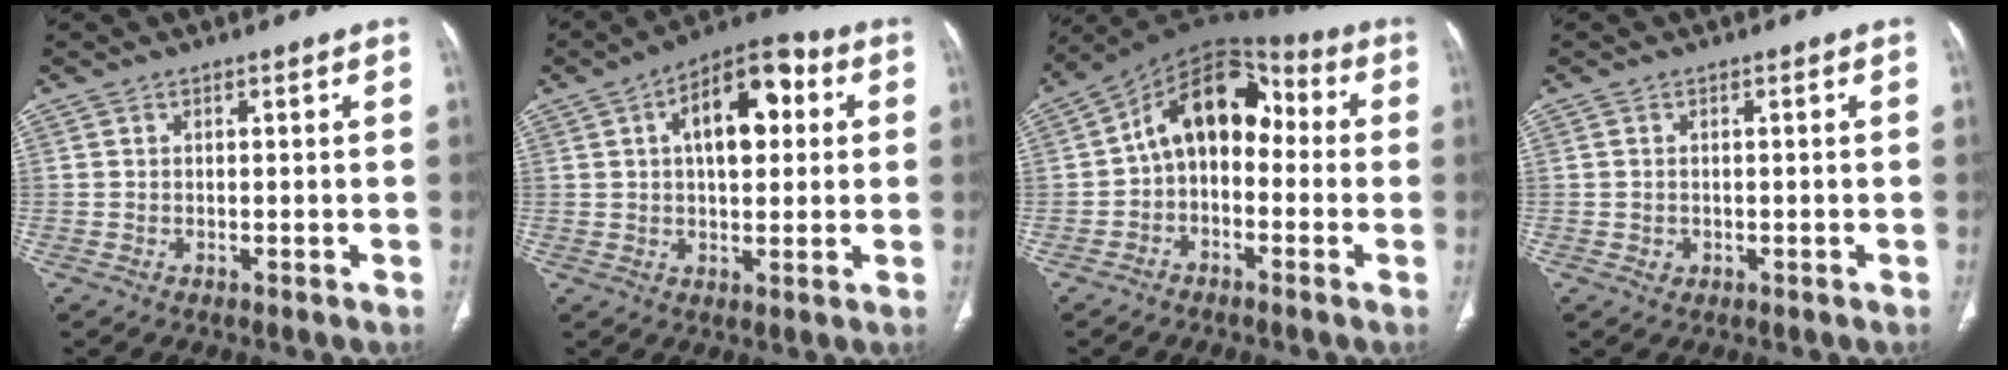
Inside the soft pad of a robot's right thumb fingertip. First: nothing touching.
{"total": 14.0, "force": [3.5, 7.3, 11.4], "torque": [-0.151, 0.020, 0.046]}
{"total": 12.9, "force": [-0.5, 8.8, 9.5], "torque": [-0.117, 0.051, -0.027]}
{"total": 1.2, "force": [-0.1, 1.1, 0.4], "torque": [-0.007, 0.001, 0.002]}